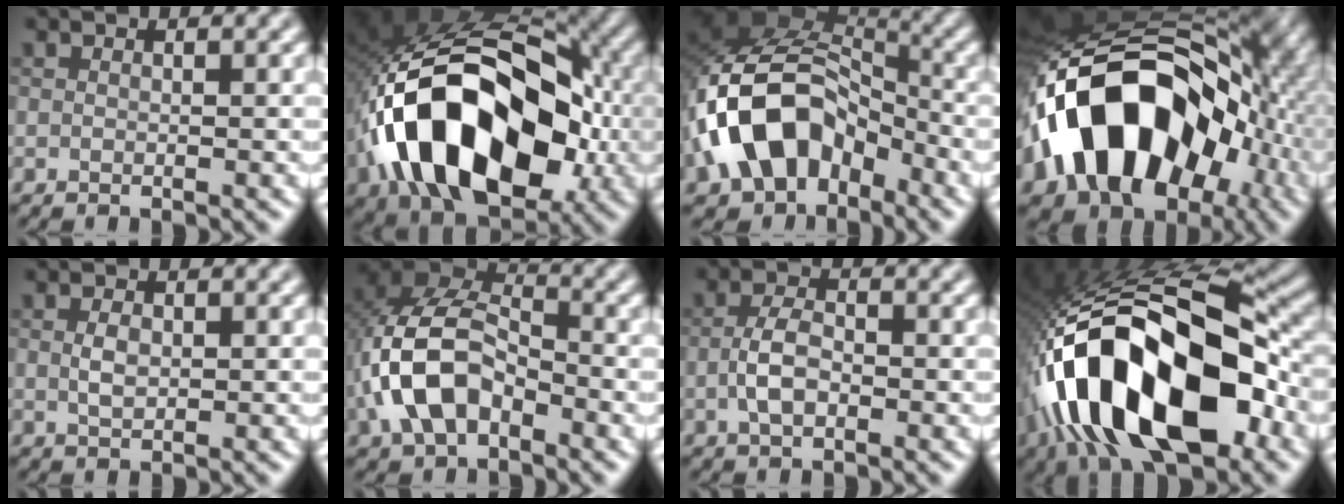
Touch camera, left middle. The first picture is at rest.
{"total": 16.2, "force": [-4.5, 10.0, 11.9], "torque": [-0.203, 0.002, -0.085]}
{"total": 11.5, "force": [-4.4, 7.8, 7.3], "torque": [-0.132, 0.013, -0.094]}
{"total": 18.4, "force": [-4.4, 11.9, 13.3], "torque": [-0.224, 0.003, -0.082]}
{"total": 1.5, "force": [0.1, 0.9, 1.2], "torque": [-0.028, -0.001, 0.004]}
{"total": 8.5, "force": [-2.6, 5.1, 6.3], "torque": [-0.138, 0.014, -0.058]}
{"total": 2.8, "force": [-0.9, 1.4, 2.3], "torque": [-0.043, 0.005, -0.023]}
{"total": 17.4, "force": [-5.5, 8.2, 14.3], "torque": [-0.229, 0.008, -0.093]}